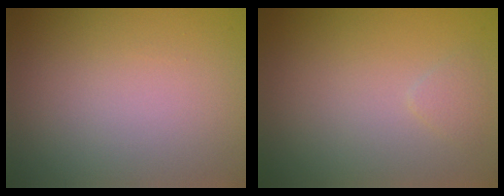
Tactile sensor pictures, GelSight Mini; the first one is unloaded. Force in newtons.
{"total": 0.9, "press": 0.9, "slide": 0.0}